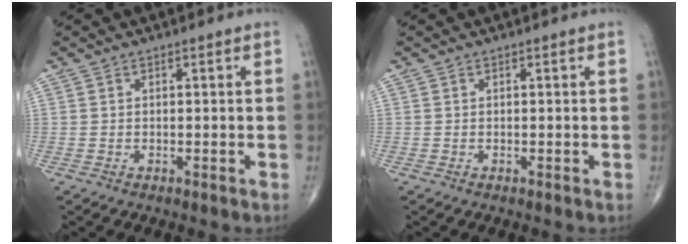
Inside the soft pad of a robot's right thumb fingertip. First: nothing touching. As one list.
[{"total": 0.0}]